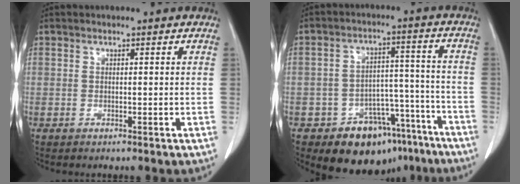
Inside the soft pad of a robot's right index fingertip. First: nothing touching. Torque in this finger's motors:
{"motor_torque": [0.02, -0.09, 0.02, -0.01]}